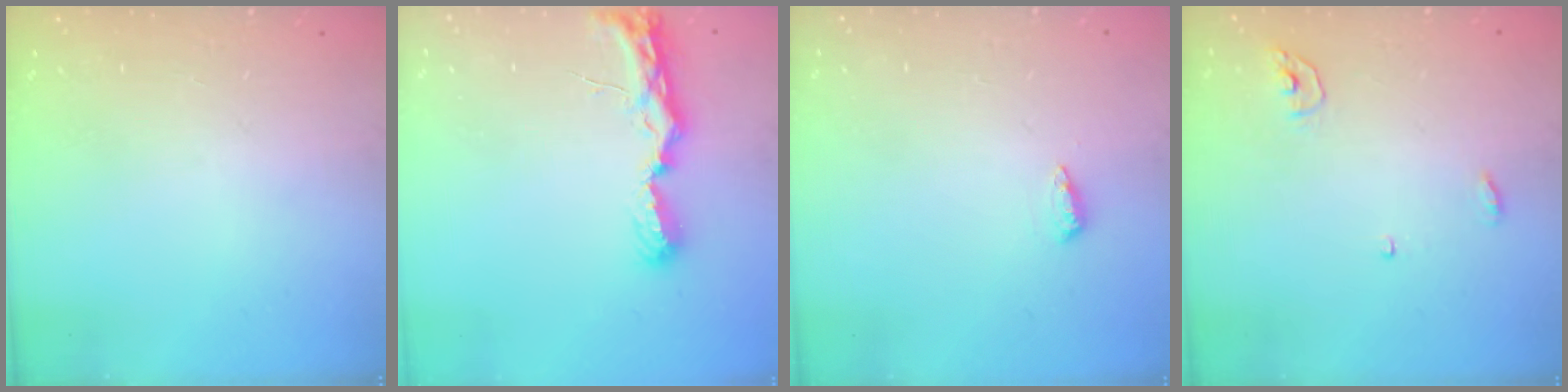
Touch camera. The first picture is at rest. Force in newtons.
{"total": 7.7, "press": 7.7, "slide": 0.5}
{"total": 5.6, "press": 5.5, "slide": 1.0}
{"total": 3.8, "press": 3.8, "slide": 0.5}